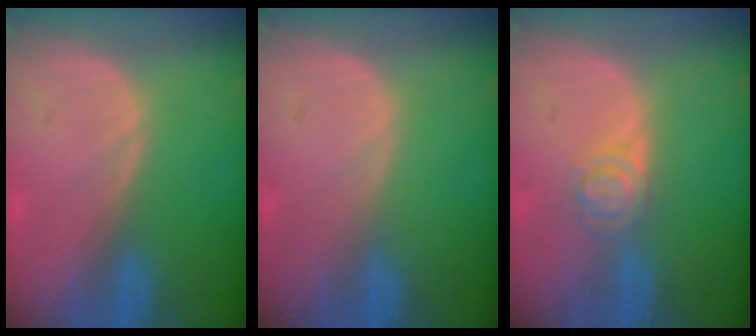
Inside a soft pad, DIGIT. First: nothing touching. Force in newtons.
{"total": 0.0}
{"total": 3.9, "press": 3.6, "slide": 1.6}